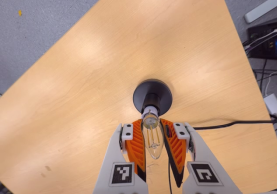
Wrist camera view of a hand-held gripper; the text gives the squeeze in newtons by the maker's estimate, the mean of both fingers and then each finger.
{"total": 16.2, "left": 15.2, "right": 17.1}